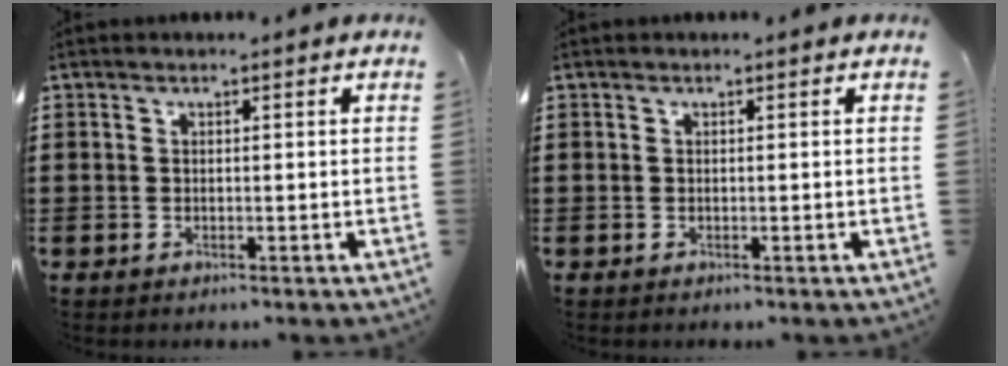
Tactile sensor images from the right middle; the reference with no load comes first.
{"total": 0.0}